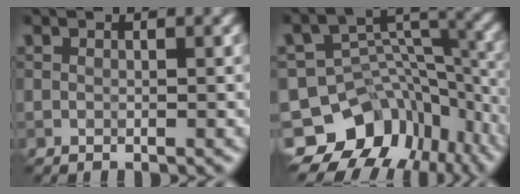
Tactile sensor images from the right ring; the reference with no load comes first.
{"total": 11.4, "force": [-7.1, 7.8, 4.4], "torque": [-0.071, 0.017, -0.107]}